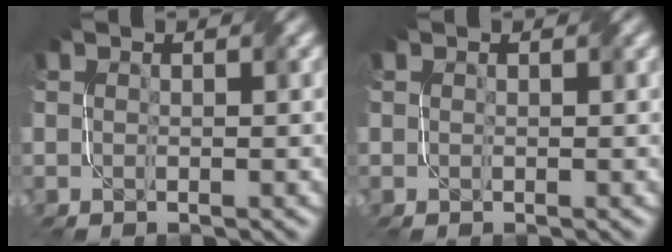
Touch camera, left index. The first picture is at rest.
{"total": 0.6, "force": [0.3, 0.5, 0.1], "torque": [0.001, 0.000, -0.002]}